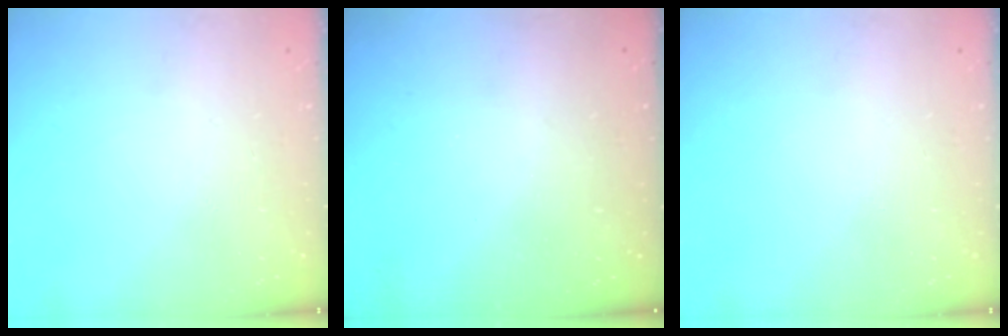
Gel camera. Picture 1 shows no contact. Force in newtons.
{"total": 3.0, "press": 3.0, "slide": 0.1}
{"total": 0.0}